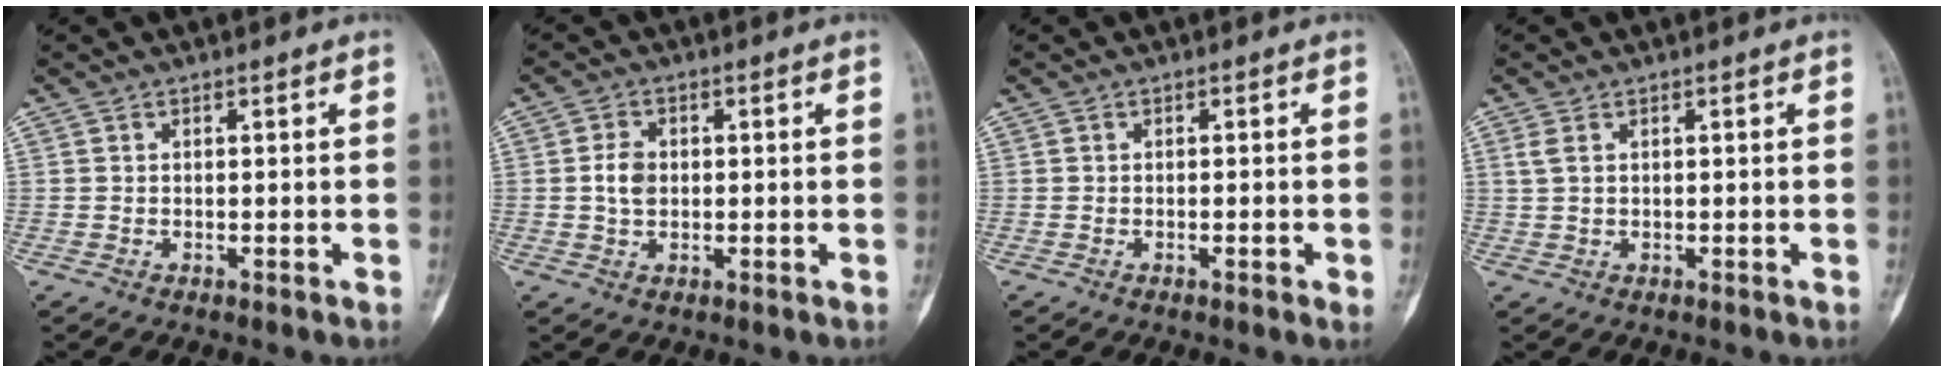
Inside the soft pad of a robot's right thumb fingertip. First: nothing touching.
{"total": 3.9, "force": [0.2, 2.7, 2.8], "torque": [-0.048, 0.004, 0.002]}
{"total": 1.5, "force": [-0.4, 0.3, 1.4], "torque": [-0.021, -0.002, -0.007]}
{"total": 1.9, "force": [0.8, 0.9, 1.4], "torque": [-0.036, 0.008, 0.022]}